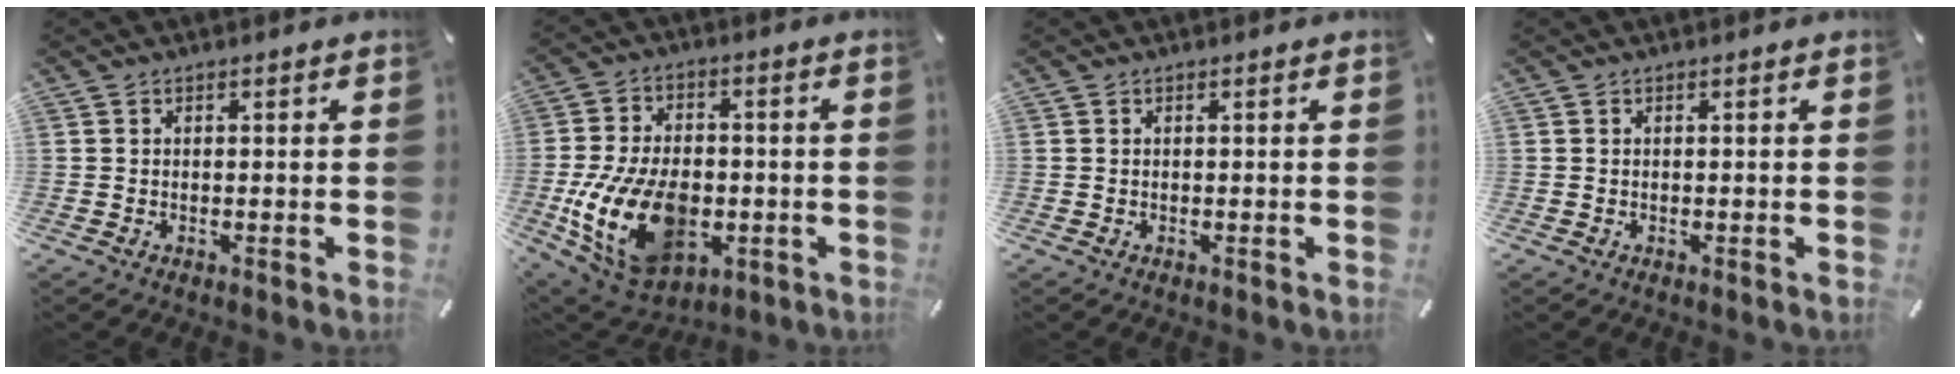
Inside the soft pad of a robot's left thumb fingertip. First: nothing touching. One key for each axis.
{"total": 19.0, "fx": -3.9, "fy": 12.6, "fz": 13.6, "tx": -0.286, "ty": 0.005, "tz": -0.059}
{"total": 0.0}
{"total": 0.0}